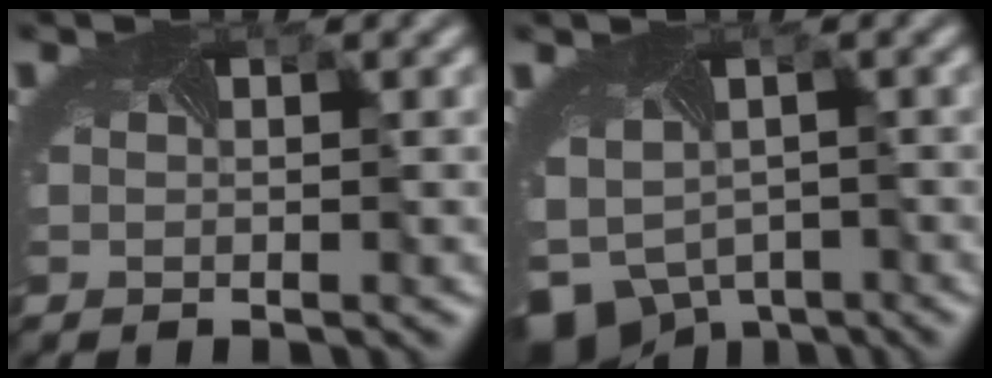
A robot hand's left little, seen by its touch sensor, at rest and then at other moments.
{"total": 6.6, "force": [-3.9, 4.7, 2.4], "torque": [-0.054, -0.044, -0.055]}